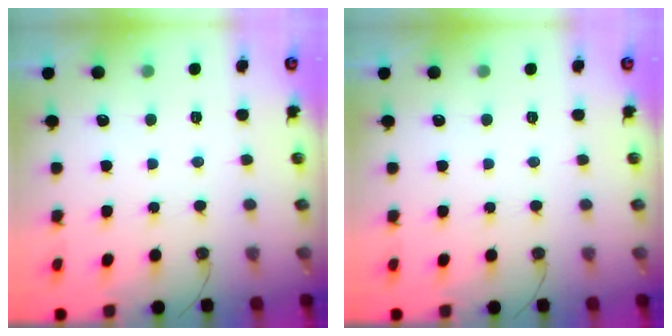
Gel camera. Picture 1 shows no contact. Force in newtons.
{"total": 0.0}